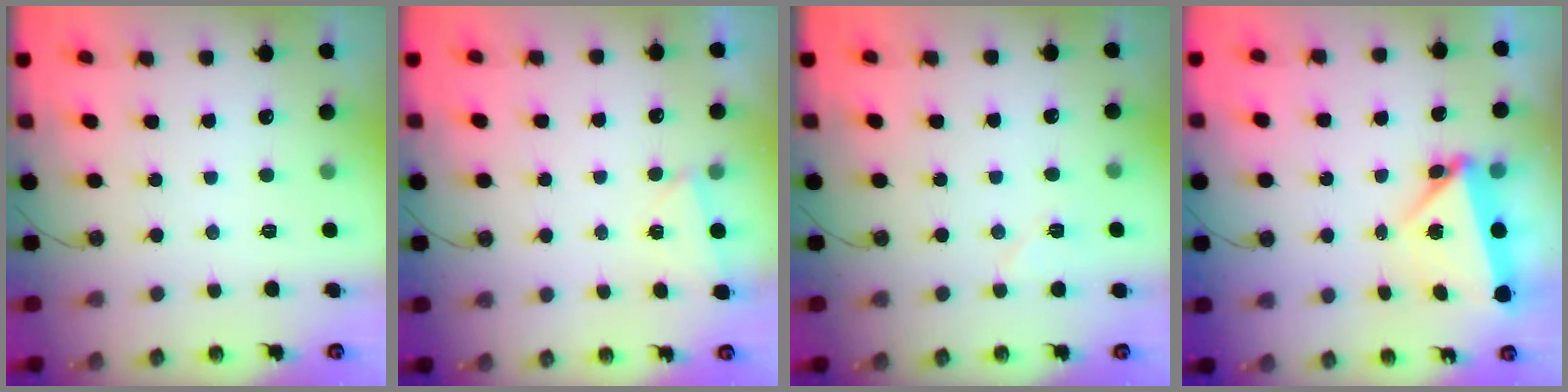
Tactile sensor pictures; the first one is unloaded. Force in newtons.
{"total": 2.6, "press": 1.5, "slide": 2.1}
{"total": 6.6, "press": 6.1, "slide": 2.6}
{"total": 5.7, "press": 5.7, "slide": 0.7}